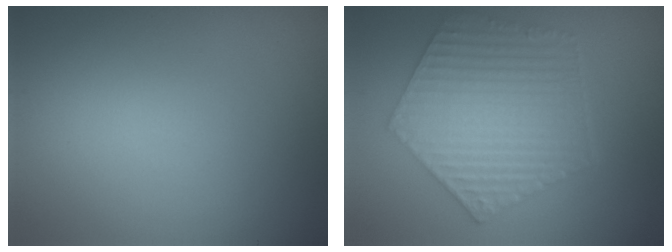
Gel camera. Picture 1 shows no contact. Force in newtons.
{"total": 6.3, "press": 4.9, "slide": 4.0}